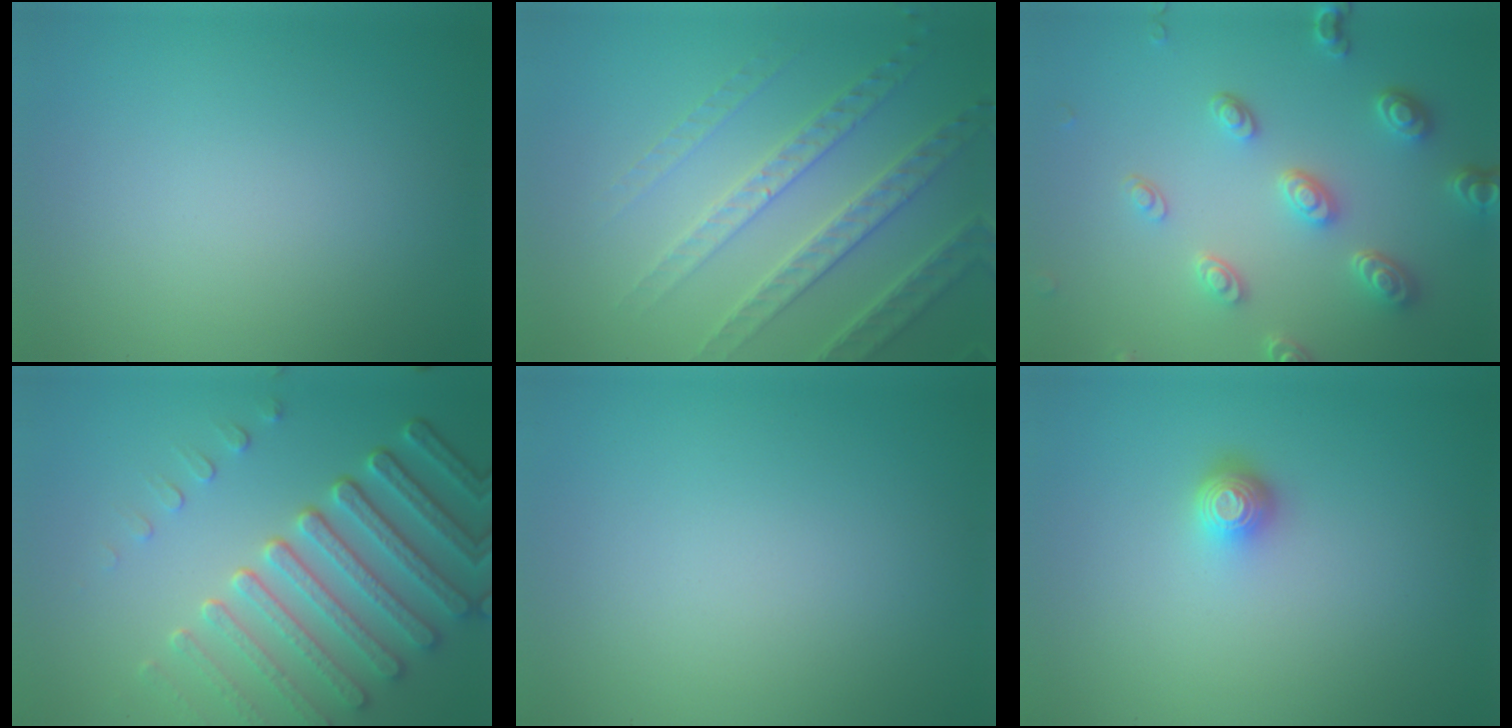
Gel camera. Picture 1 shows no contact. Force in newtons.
{"total": 5.1, "press": 4.4, "slide": 2.5}
{"total": 4.6, "press": 3.6, "slide": 2.8}
{"total": 7.4, "press": 5.6, "slide": 4.9}
{"total": 0.0}
{"total": 1.7, "press": 1.3, "slide": 1.2}